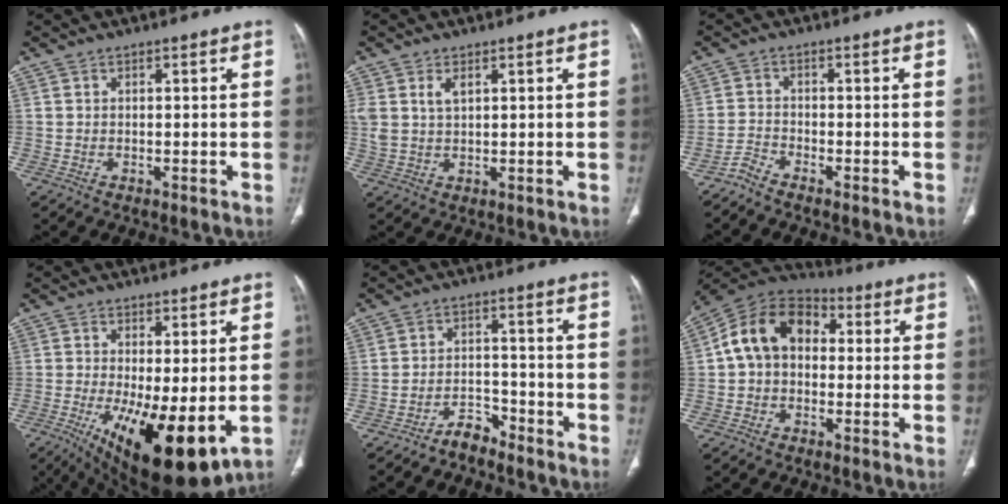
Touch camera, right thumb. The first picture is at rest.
{"total": 3.9, "force": [1.7, 2.1, 2.8], "torque": [-0.058, -0.002, 0.042]}
{"total": 2.4, "force": [-2.3, 0.1, 0.5], "torque": [-0.017, 0.003, -0.053]}
{"total": 16.5, "force": [-4.0, 5.8, 14.9], "torque": [-0.228, -0.030, -0.043]}
{"total": 4.0, "force": [-3.7, 1.5, 0.7], "torque": [-0.007, 0.033, -0.065]}
{"total": 12.8, "force": [1.1, 9.4, 8.6], "torque": [-0.134, 0.038, 0.003]}